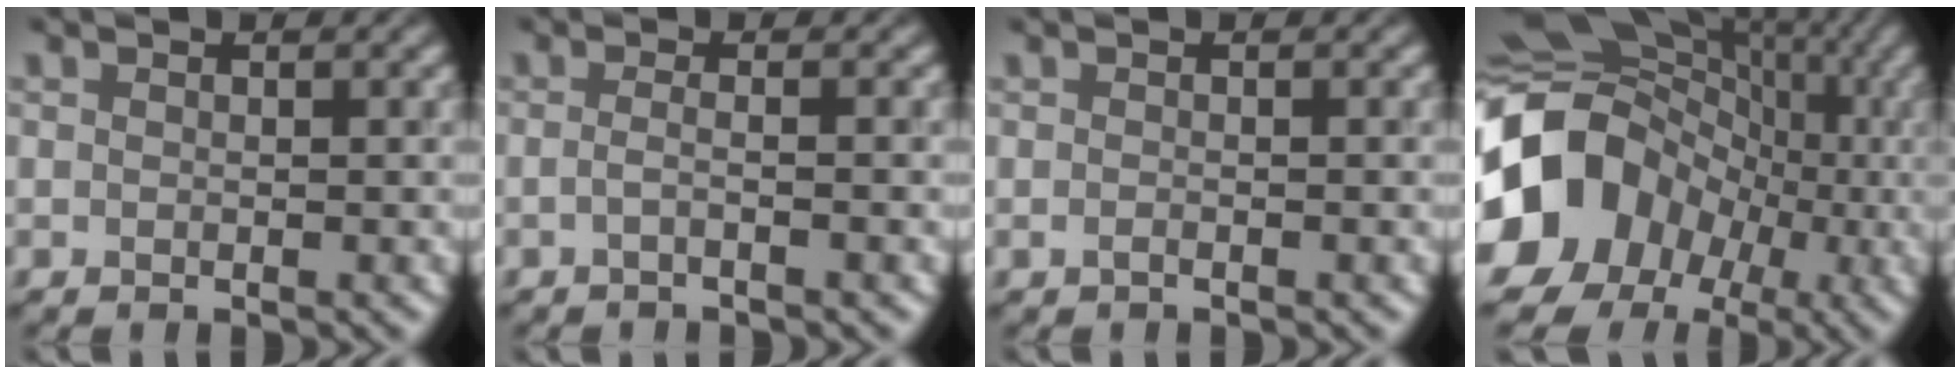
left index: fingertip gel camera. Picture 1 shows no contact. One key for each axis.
{"total": 1.3, "fx": -0.6, "fy": 0.2, "fz": 1.2, "tx": -0.019, "ty": 0.000, "tz": -0.020}
{"total": 0.5, "fx": -0.4, "fy": 0.0, "fz": 0.4, "tx": -0.011, "ty": 0.004, "tz": -0.006}
{"total": 17.2, "fx": -2.7, "fy": 15.2, "fz": 7.8, "tx": -0.153, "ty": -0.004, "tz": -0.083}